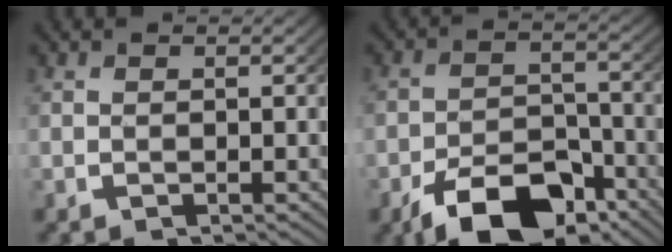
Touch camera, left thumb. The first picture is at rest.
{"total": 9.0, "force": [-5.9, 4.7, 5.0], "torque": [-0.082, -0.032, -0.088]}